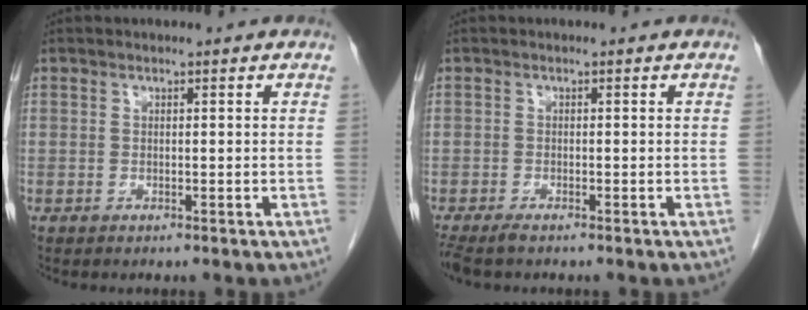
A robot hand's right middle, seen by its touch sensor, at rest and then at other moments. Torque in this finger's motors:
{"motor_torque": [0.47, -0.26, 0.00, 0.01]}